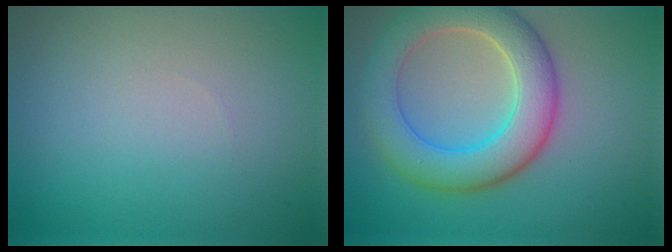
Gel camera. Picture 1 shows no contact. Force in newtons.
{"total": 7.1, "press": 7.1, "slide": 0.5}